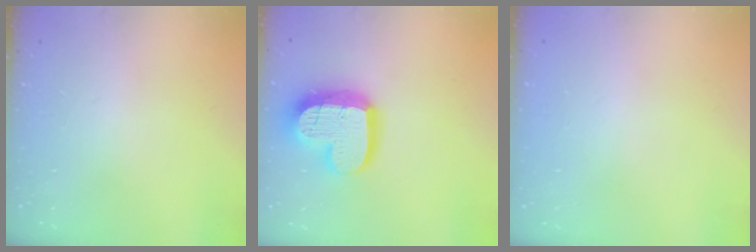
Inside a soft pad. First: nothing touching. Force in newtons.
{"total": 16.9, "press": 16.9, "slide": 1.3}
{"total": 0.0}